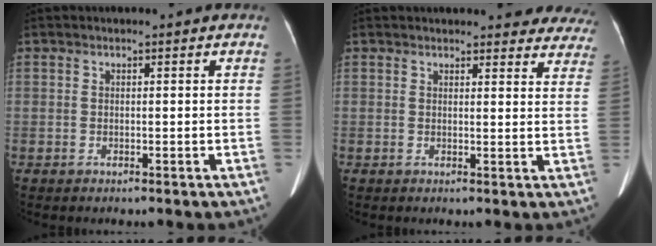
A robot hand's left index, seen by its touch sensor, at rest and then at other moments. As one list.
[{"total": 18.0, "force": [16.8, 4.7, 4.7], "torque": [-0.035, -0.022, 0.173]}]